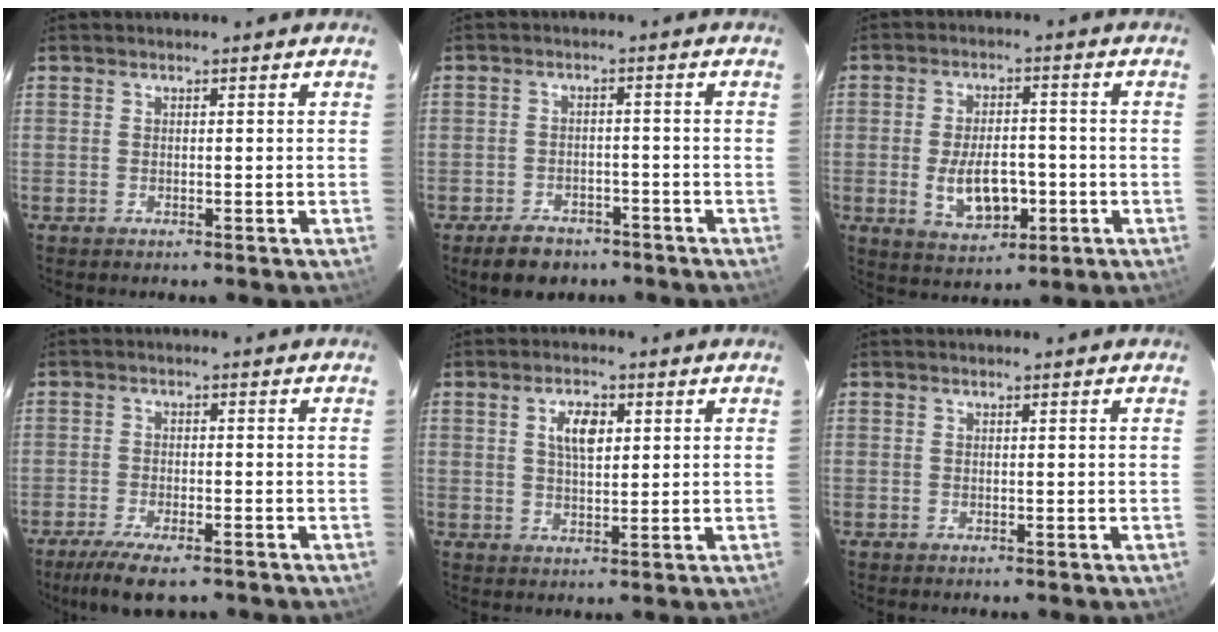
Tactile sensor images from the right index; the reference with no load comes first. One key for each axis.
{"total": 6.8, "fx": -4.8, "fy": 4.3, "fz": 2.2, "tx": -0.056, "ty": 0.014, "tz": -0.061}
{"total": 9.5, "fx": -2.3, "fy": 5.1, "fz": 7.6, "tx": -0.147, "ty": -0.005, "tz": -0.026}
{"total": 8.8, "fx": -6.5, "fy": 2.4, "fz": 5.3, "tx": -0.124, "ty": -0.023, "tz": -0.112}
{"total": 5.1, "fx": 1.6, "fy": 2.5, "fz": 4.1, "tx": -0.072, "ty": 0.008, "tz": 0.031}
{"total": 0.0}